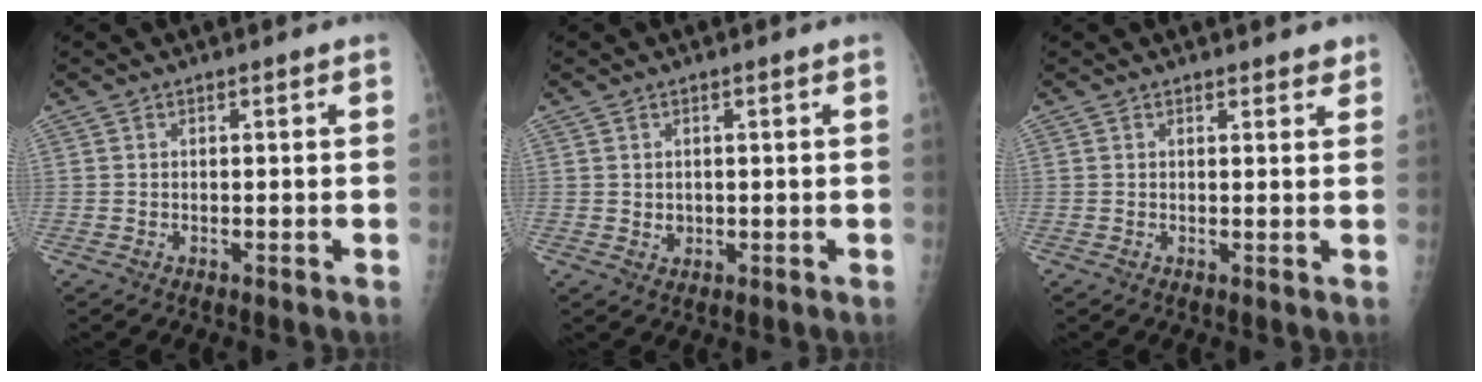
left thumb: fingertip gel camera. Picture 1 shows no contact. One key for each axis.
{"total": 1.7, "fx": 0.2, "fy": 1.5, "fz": 0.9, "tx": -0.008, "ty": -0.002, "tz": 0.008}
{"total": 1.9, "fx": 1.6, "fy": 0.7, "fz": 0.8, "tx": 0.003, "ty": -0.007, "tz": 0.016}